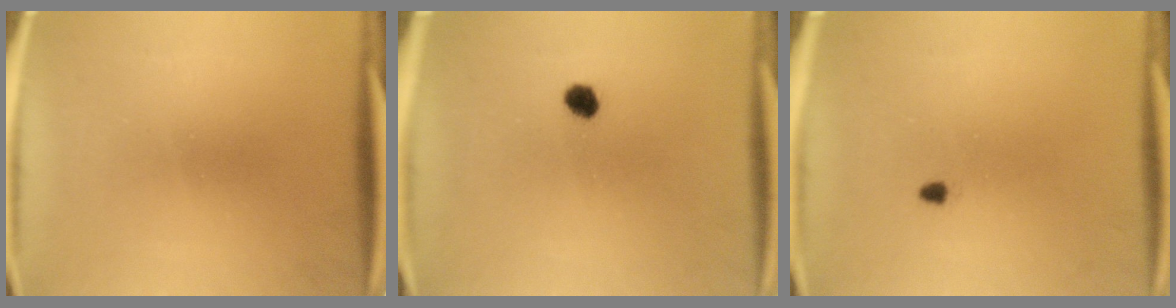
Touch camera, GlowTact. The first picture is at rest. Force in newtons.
{"total": 2.5}
{"total": 0.8}